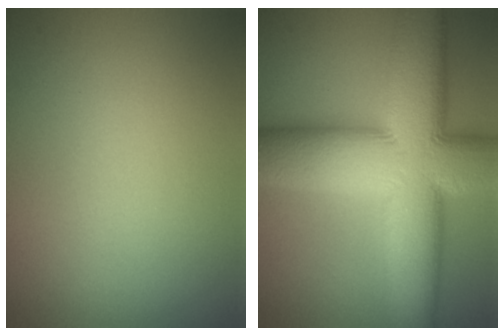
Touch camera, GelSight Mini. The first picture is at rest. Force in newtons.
{"total": 16.5, "press": 16.5, "slide": 0.9}